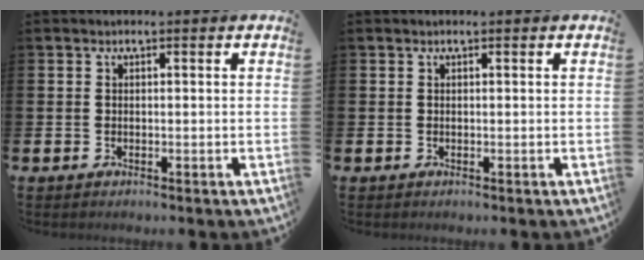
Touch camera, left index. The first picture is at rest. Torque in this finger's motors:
{"motor_torque": [-0.09, 0.08, 0.01, -0.01]}